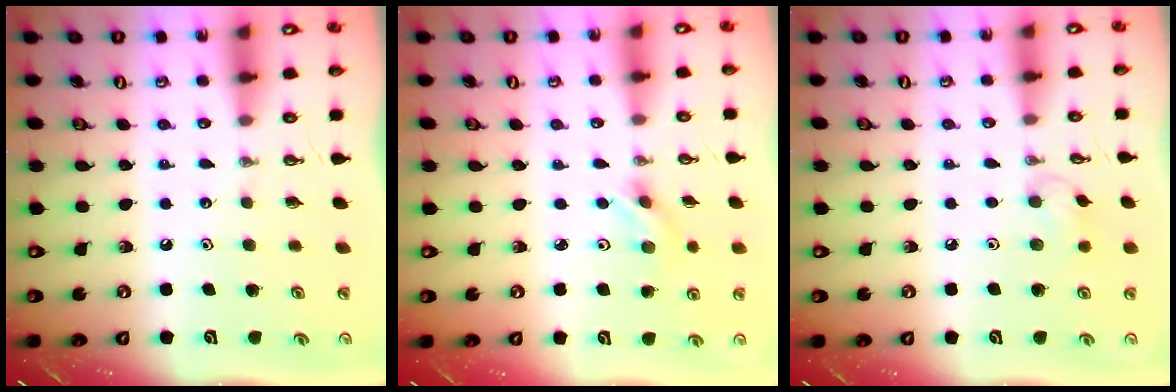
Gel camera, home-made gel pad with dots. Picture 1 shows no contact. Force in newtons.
{"total": 2.6, "press": 2.4, "slide": 0.8}
{"total": 6.1, "press": 5.9, "slide": 1.6}